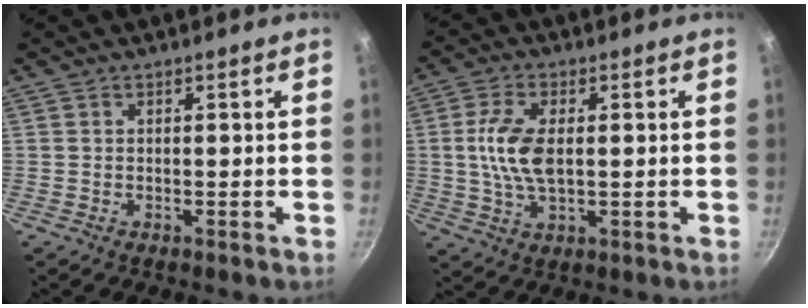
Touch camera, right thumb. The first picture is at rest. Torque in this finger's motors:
{"motor_torque": [1.18, 1.22, 1.42, -0.41, 0.39]}